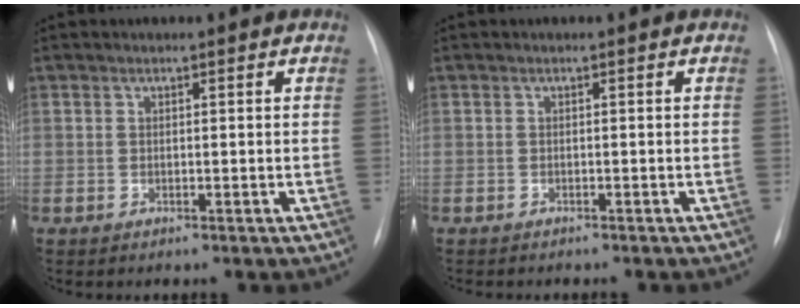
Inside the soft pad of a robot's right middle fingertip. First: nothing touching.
{"total": 2.4, "force": [-2.1, 0.6, 1.0], "torque": [-0.019, -0.007, -0.018]}